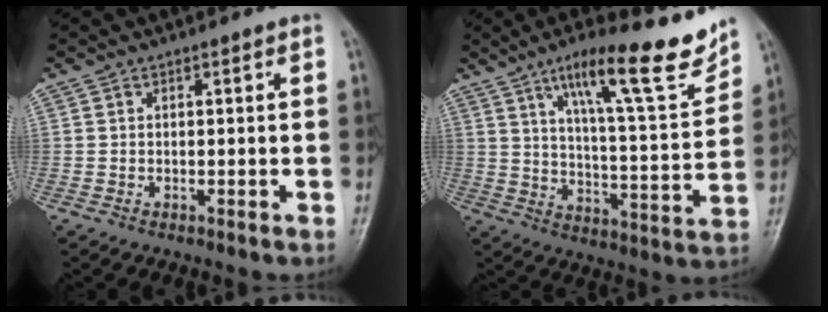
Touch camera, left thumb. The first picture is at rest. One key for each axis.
{"total": 18.9, "fx": 12.5, "fy": 3.5, "fz": 13.7, "tx": -0.178, "ty": -0.065, "tz": 0.195}